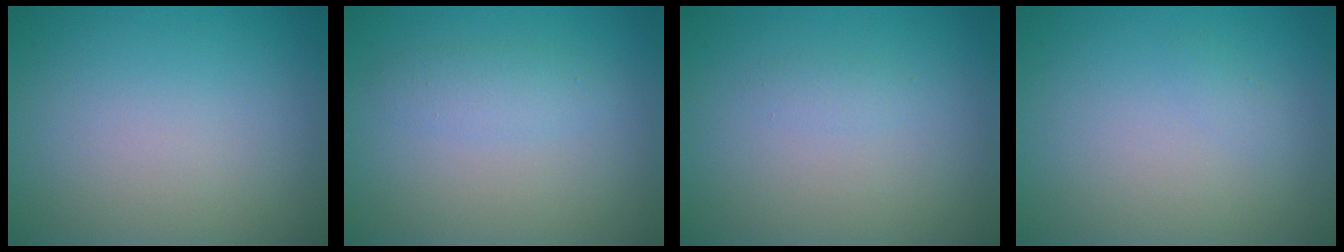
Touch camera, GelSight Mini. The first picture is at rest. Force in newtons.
{"total": 1.6, "press": 1.6, "slide": 0.0}
{"total": 0.6, "press": 0.6, "slide": 0.0}
{"total": 0.5, "press": 0.5, "slide": 0.0}